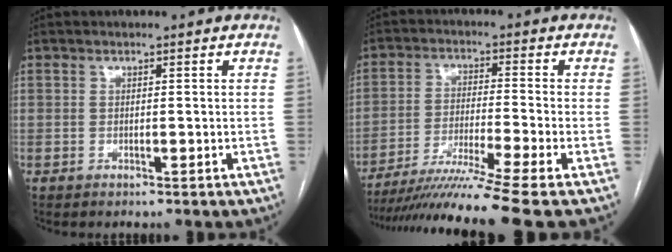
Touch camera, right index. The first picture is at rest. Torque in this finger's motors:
{"motor_torque": [1.30, -0.83, 0.34, 0.17]}